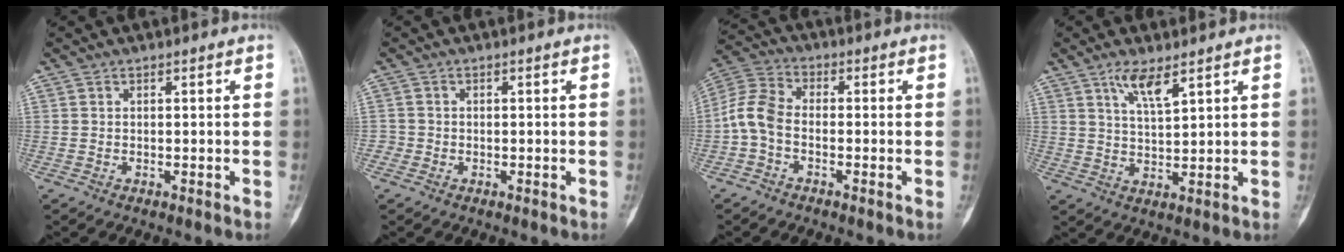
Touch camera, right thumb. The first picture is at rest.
{"total": 1.3, "force": [-0.5, 1.2, -0.1], "torque": [0.009, 0.007, -0.015]}
{"total": 7.0, "force": [-1.7, 4.4, 5.2], "torque": [-0.110, 0.024, -0.048]}
{"total": 5.4, "force": [3.5, 1.3, 3.8], "torque": [-0.072, -0.021, 0.071]}